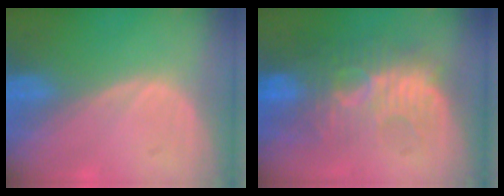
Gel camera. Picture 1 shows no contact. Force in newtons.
{"total": 10.1, "press": 9.3, "slide": 4.0}